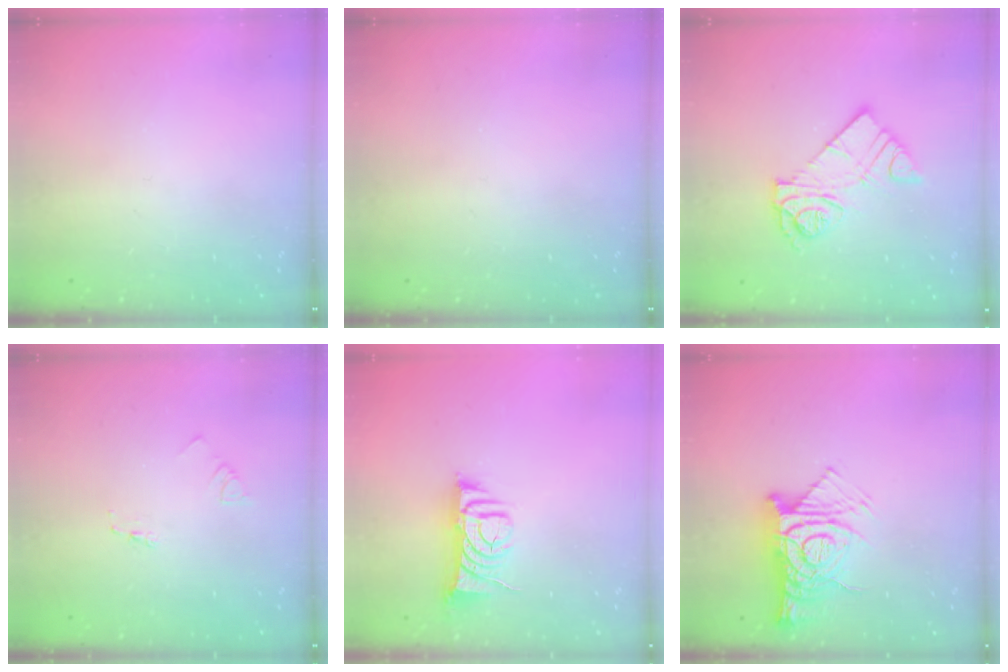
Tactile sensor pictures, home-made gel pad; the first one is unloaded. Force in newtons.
{"total": 0.0}
{"total": 12.1, "press": 12.1, "slide": 1.0}
{"total": 1.8, "press": 1.8, "slide": 0.2}
{"total": 8.3, "press": 8.2, "slide": 1.0}
{"total": 12.2, "press": 12.1, "slide": 1.4}